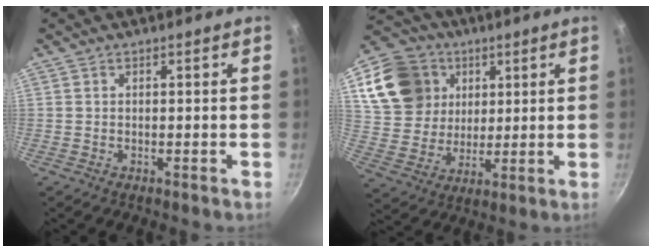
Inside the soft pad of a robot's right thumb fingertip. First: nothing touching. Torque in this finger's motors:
{"motor_torque": [-0.29, 1.67, 0.15, -0.13, 0.06]}